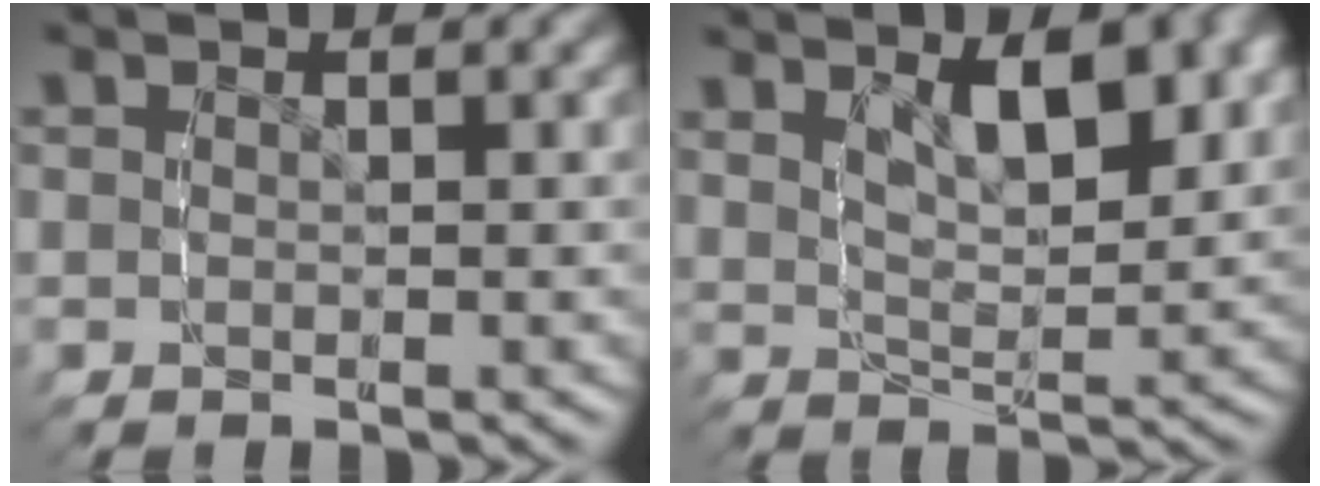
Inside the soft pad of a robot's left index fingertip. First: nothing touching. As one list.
[{"total": 5.1, "force": [2.1, 2.0, 4.2], "torque": [-0.076, -0.010, 0.036]}]